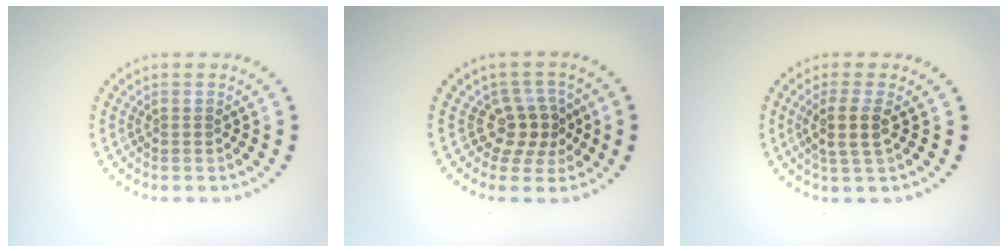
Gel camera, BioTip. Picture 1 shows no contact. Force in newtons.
{"total": 3.0, "press": 2.3, "slide": 1.8}
{"total": 2.7, "press": 2.3, "slide": 1.5}